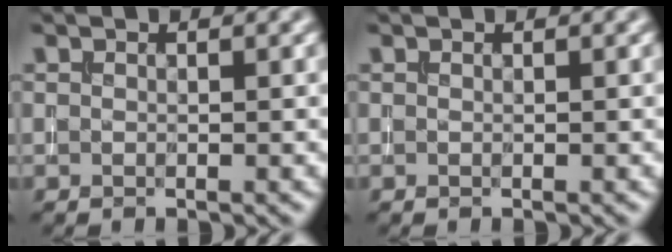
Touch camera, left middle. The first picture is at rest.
{"total": 0.0}